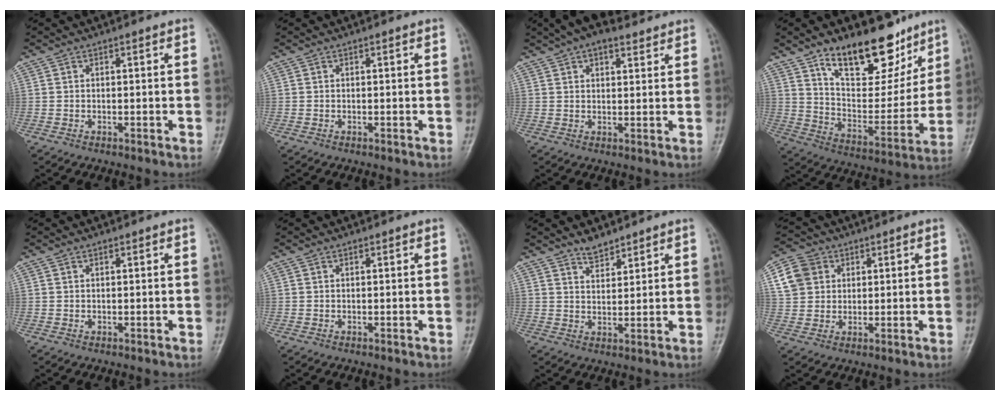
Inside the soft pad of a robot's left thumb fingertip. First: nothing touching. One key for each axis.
{"total": 0.0}
{"total": 7.7, "fx": 5.2, "fy": 3.6, "fz": 4.3, "tx": -0.055, "ty": 0.003, "tz": 0.085}
{"total": 19.5, "fx": 12.9, "fy": 9.3, "fz": 11.3, "tx": -0.112, "ty": -0.081, "tz": 0.216}
{"total": 0.5, "fx": 0.3, "fy": 0.2, "fz": 0.4, "tx": -0.002, "ty": 0.000, "tz": 0.004}
{"total": 0.0}
{"total": 3.6, "fx": 3.2, "fy": 1.3, "fz": 1.1, "tx": -0.004, "ty": -0.025, "tz": 0.057}
{"total": 7.6, "fx": 2.5, "fy": 6.5, "fz": 3.0, "tx": -0.038, "ty": 0.002, "tz": 0.047}